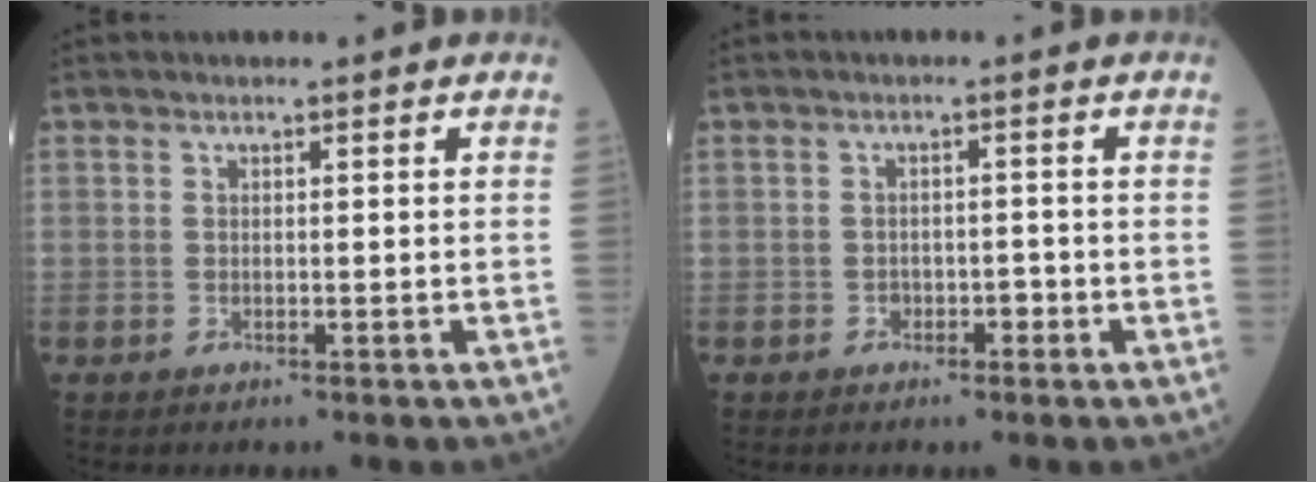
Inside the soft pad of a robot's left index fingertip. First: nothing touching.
{"total": 1.7, "force": [-0.9, 1.1, 0.8], "torque": [-0.007, 0.006, -0.014]}